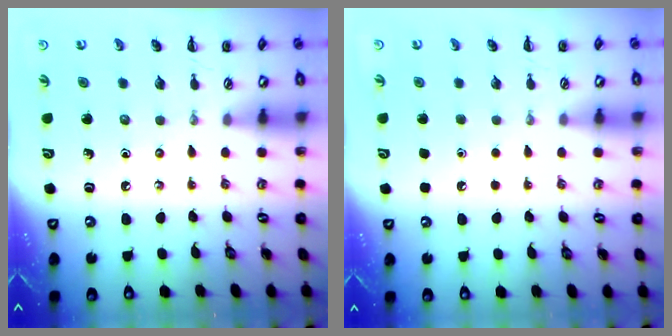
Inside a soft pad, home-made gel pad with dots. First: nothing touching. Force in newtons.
{"total": 1.7, "press": 1.7, "slide": 0.1}